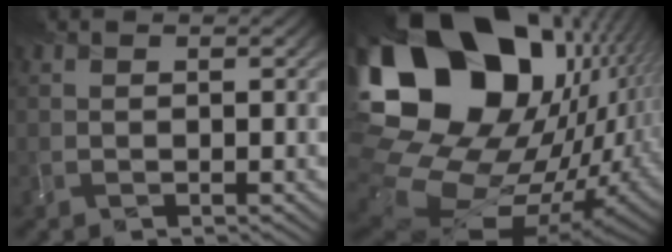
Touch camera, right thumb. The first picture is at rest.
{"total": 22.9, "force": [4.0, 17.1, 14.8], "torque": [-0.320, -0.023, 0.084]}